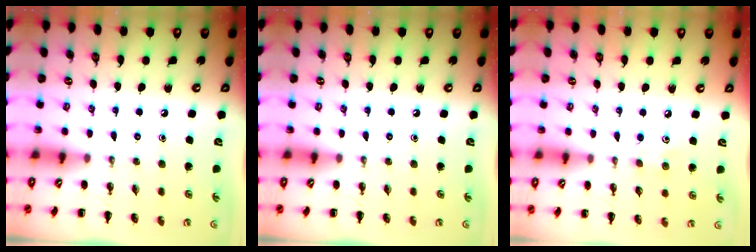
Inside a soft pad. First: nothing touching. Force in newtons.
{"total": 0.0}
{"total": 5.2, "press": 5.0, "slide": 1.3}